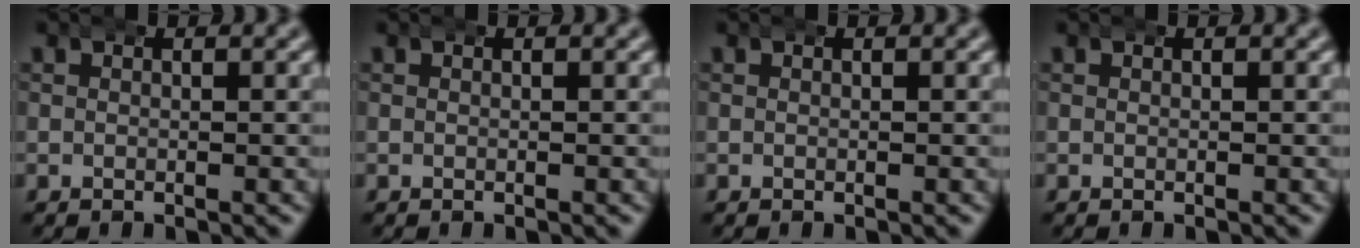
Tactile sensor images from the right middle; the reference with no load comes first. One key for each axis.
{"total": 0.0}
{"total": 0.0}
{"total": 0.0}